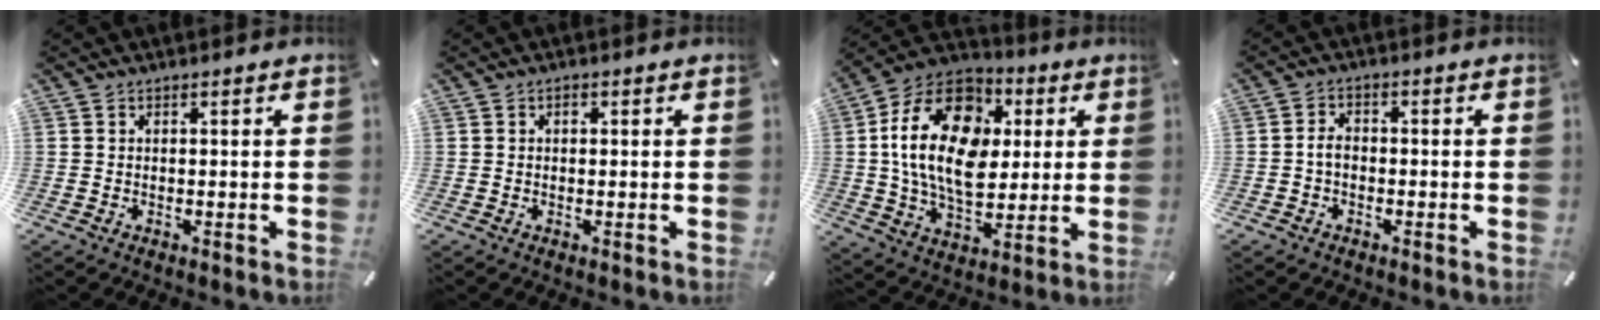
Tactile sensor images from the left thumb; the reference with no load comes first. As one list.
[{"total": 0.9, "force": [0.2, 0.7, 0.5], "torque": [-0.004, 0.000, 0.000]}, {"total": 21.4, "force": [3.3, 15.0, 14.9], "torque": [-0.288, 0.005, 0.053]}, {"total": 3.3, "force": [-0.9, 2.4, 2.1], "torque": [-0.040, 0.008, -0.017]}]